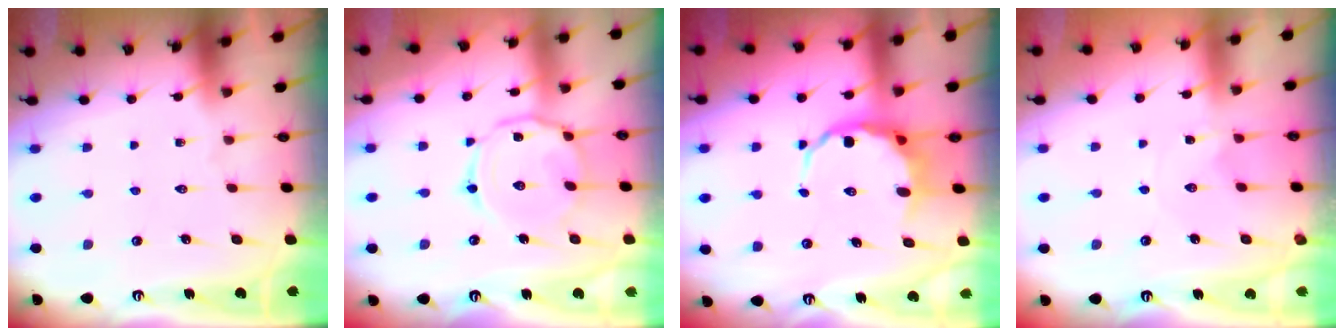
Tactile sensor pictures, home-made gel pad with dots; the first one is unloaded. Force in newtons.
{"total": 10.2, "press": 10.1, "slide": 0.7}
{"total": 7.1, "press": 6.9, "slide": 1.7}
{"total": 0.0}